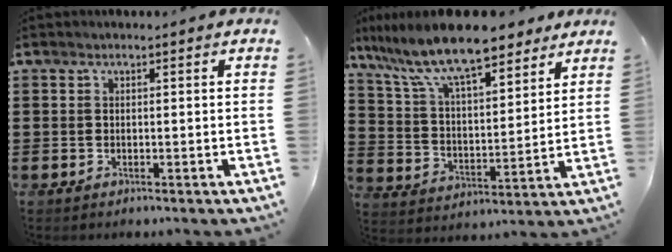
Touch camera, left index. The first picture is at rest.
{"total": 12.2, "force": [9.9, 2.5, 6.7], "torque": [-0.167, -0.041, 0.174]}